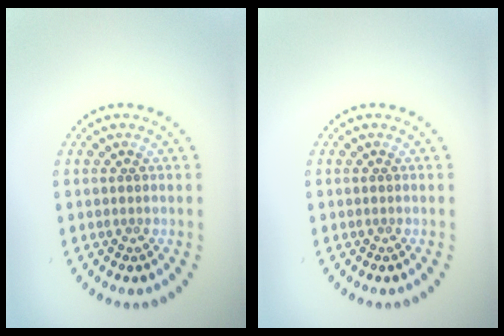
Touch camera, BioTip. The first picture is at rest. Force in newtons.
{"total": 0.0}